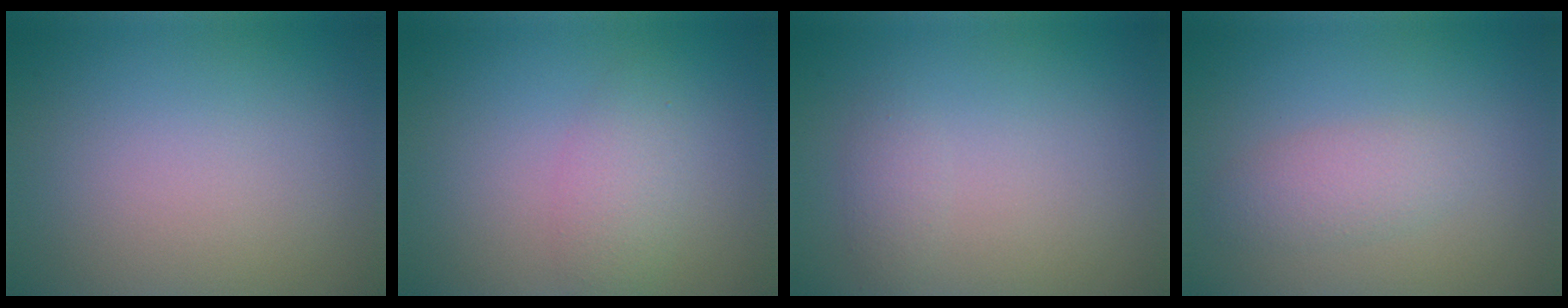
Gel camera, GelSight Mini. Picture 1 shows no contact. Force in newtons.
{"total": 2.3, "press": 2.3, "slide": 0.0}
{"total": 1.1, "press": 1.1, "slide": 0.0}
{"total": 2.2, "press": 2.2, "slide": 0.1}